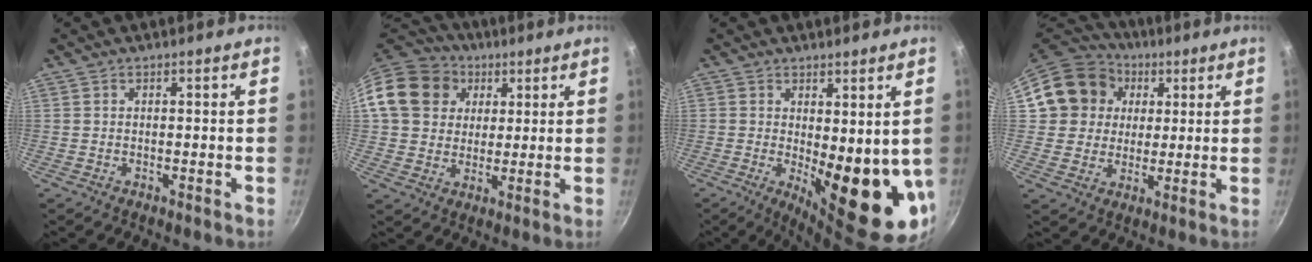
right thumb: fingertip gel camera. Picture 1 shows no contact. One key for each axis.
{"total": 16.0, "fx": 4.9, "fy": 13.3, "fz": 7.3, "tx": -0.127, "ty": 0.022, "tz": 0.079}
{"total": 14.1, "fx": 0.0, "fy": 5.4, "fz": 13.1, "tx": -0.142, "ty": -0.033, "tz": 0.015}
{"total": 12.2, "fx": 3.0, "fy": 11.1, "fz": 4.0, "tx": -0.043, "ty": 0.022, "tz": 0.042}